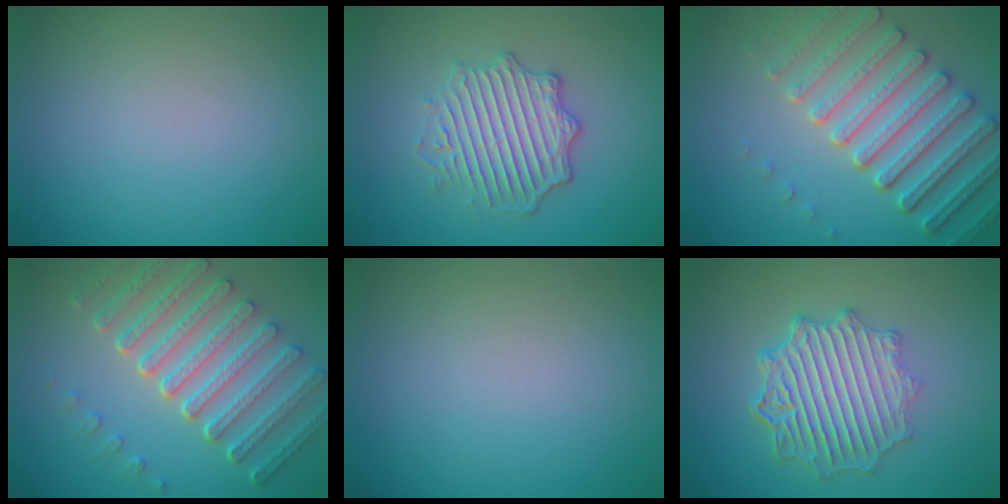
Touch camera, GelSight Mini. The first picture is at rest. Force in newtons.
{"total": 4.5, "press": 4.0, "slide": 2.0}
{"total": 6.9, "press": 5.7, "slide": 3.9}
{"total": 7.5, "press": 5.6, "slide": 4.9}
{"total": 0.0}
{"total": 6.9, "press": 5.2, "slide": 4.6}